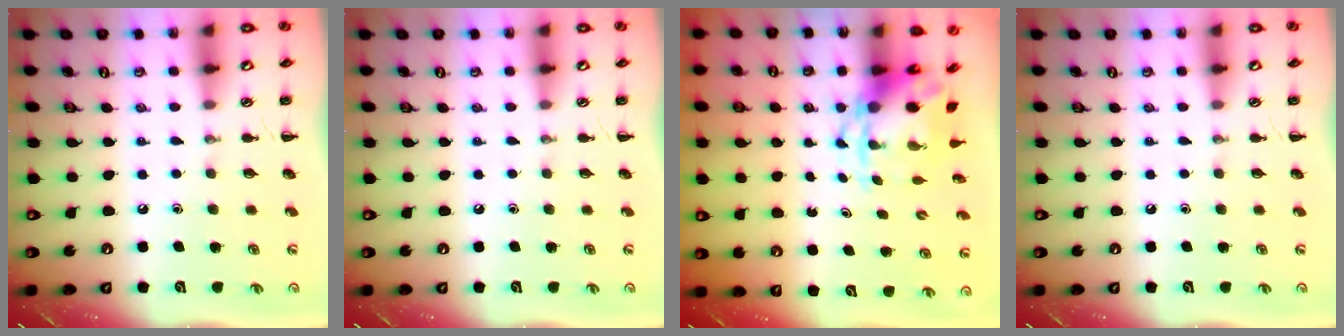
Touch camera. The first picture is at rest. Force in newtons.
{"total": 0.0}
{"total": 3.8, "press": 3.7, "slide": 0.8}
{"total": 0.0}